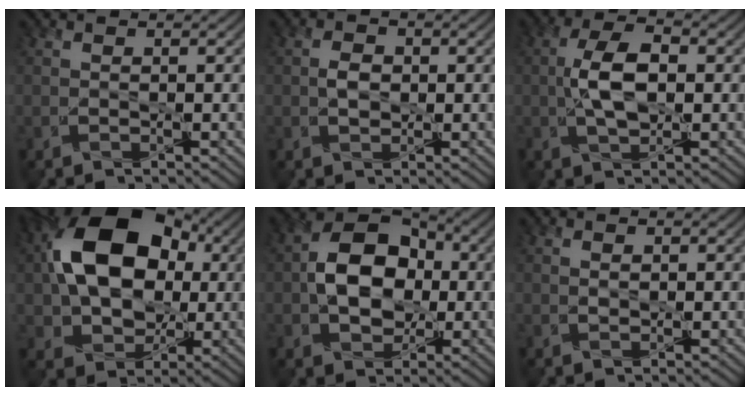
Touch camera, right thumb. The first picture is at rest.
{"total": 2.0, "force": [0.0, 1.6, 1.3], "torque": [-0.028, -0.001, -0.002]}
{"total": 6.2, "force": [-0.2, 3.0, 5.4], "torque": [-0.117, 0.005, -0.007]}
{"total": 16.5, "force": [2.6, 11.7, 11.3], "torque": [-0.213, 0.019, 0.041]}
{"total": 9.5, "force": [-0.2, 7.1, 6.4], "torque": [-0.115, 0.010, -0.015]}
{"total": 0.8, "force": [0.3, 0.6, 0.5], "torque": [-0.008, -0.002, 0.006]}